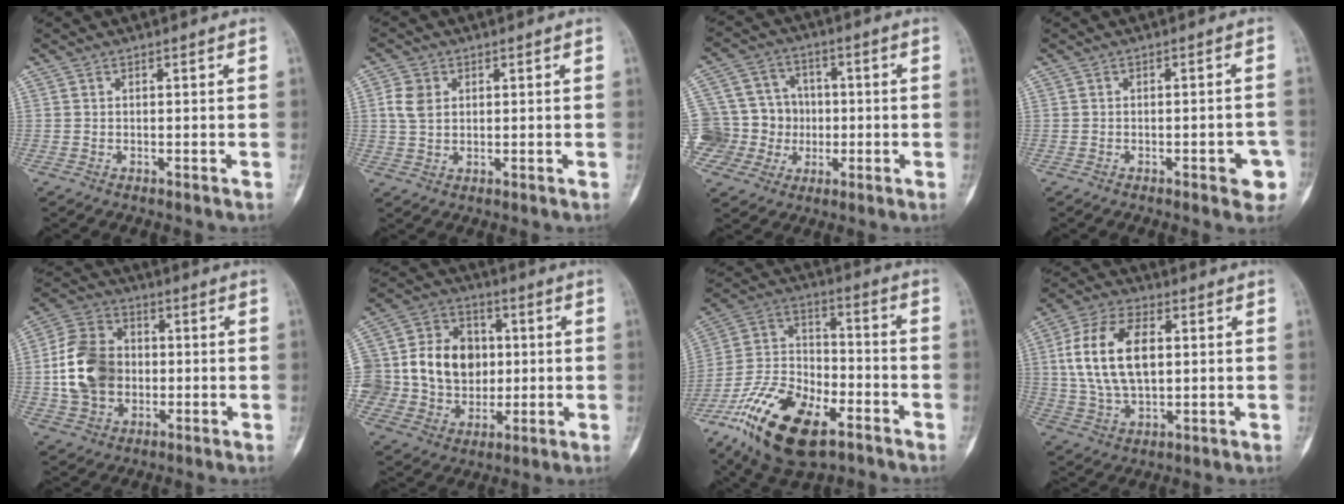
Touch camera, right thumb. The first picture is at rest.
{"total": 4.9, "force": [1.2, 3.7, 2.9], "torque": [-0.047, 0.001, 0.022]}
{"total": 16.2, "force": [-1.4, 14.6, 6.9], "torque": [-0.111, 0.033, -0.014]}
{"total": 4.8, "force": [-2.1, 2.0, 3.8], "torque": [-0.026, 0.018, -0.021]}
{"total": 14.8, "force": [-0.5, 11.5, 9.3], "torque": [-0.153, 0.018, -0.010]}
{"total": 20.8, "force": [1.3, 17.5, 11.1], "torque": [-0.176, 0.038, 0.042]}
{"total": 21.4, "force": [-11.7, 10.4, 14.5], "torque": [-0.271, 0.051, -0.214]}
{"total": 16.1, "force": [2.5, 9.4, 12.8], "torque": [-0.233, 0.007, 0.048]}